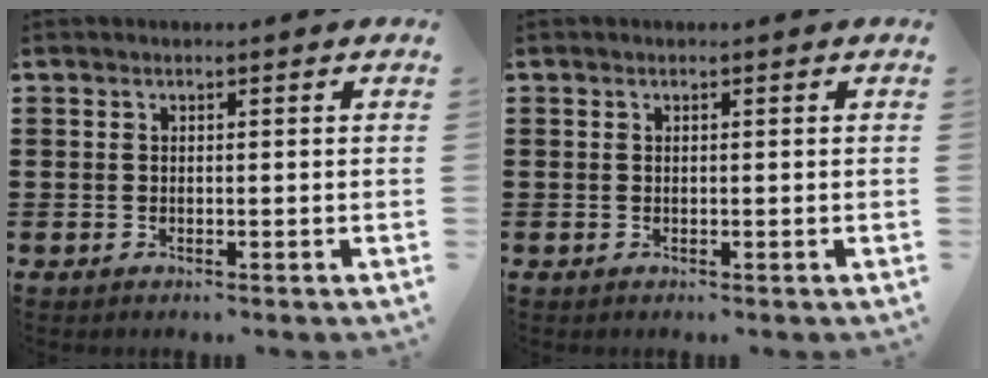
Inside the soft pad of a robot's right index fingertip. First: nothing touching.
{"total": 0.0}